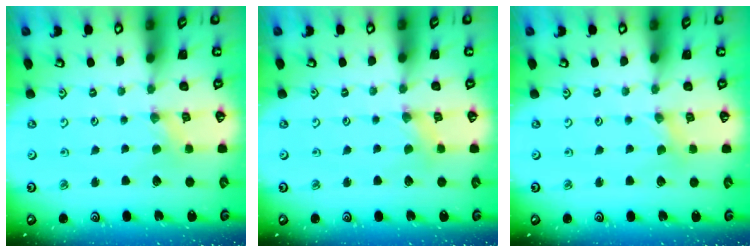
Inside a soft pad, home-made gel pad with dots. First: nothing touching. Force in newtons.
{"total": 0.8, "press": 0.8, "slide": 0.2}
{"total": 0.0}